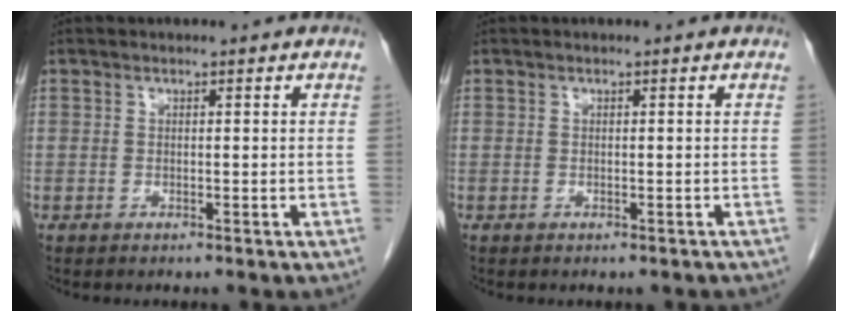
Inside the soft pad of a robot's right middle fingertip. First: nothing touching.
{"total": 1.2, "force": [-1.0, 0.4, 0.4], "torque": [-0.012, -0.002, -0.012]}